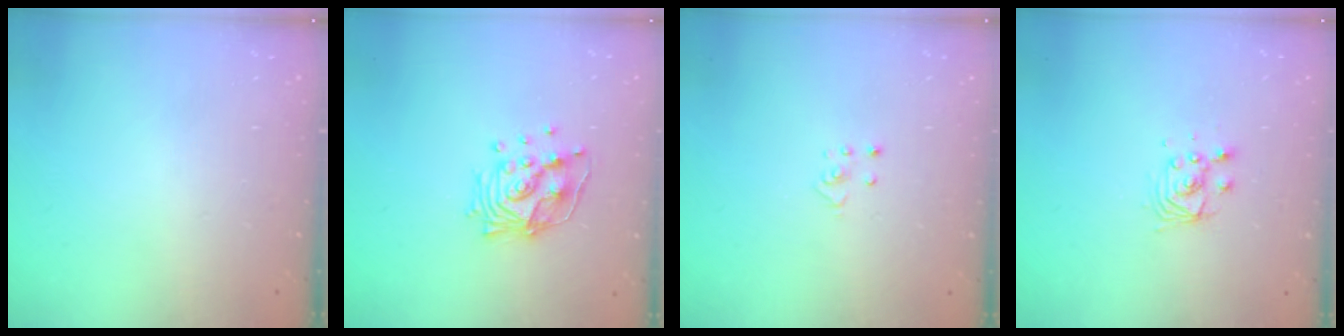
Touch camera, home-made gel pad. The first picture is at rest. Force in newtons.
{"total": 13.4, "press": 13.4, "slide": 1.6}
{"total": 2.3, "press": 2.3, "slide": 0.2}
{"total": 5.3, "press": 5.3, "slide": 0.4}